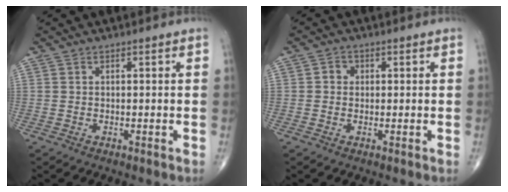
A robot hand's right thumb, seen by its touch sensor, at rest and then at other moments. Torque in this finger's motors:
{"motor_torque": [-0.19, 0.11, 0.07, -0.06, 0.00]}